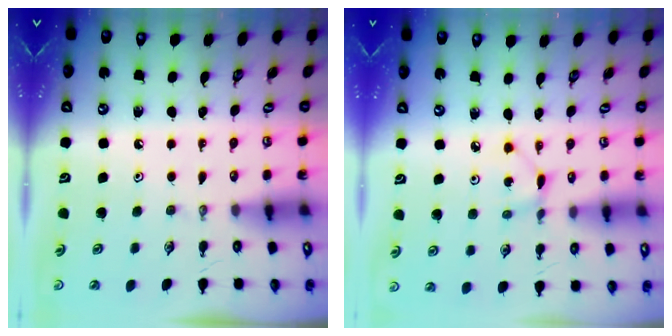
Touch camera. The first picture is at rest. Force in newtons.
{"total": 2.0, "press": 2.0, "slide": 0.2}